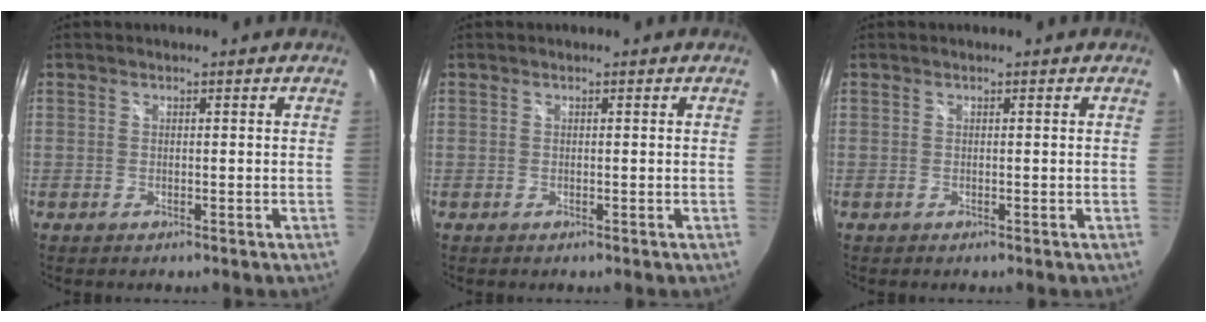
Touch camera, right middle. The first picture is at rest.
{"total": 0.0}
{"total": 0.0}